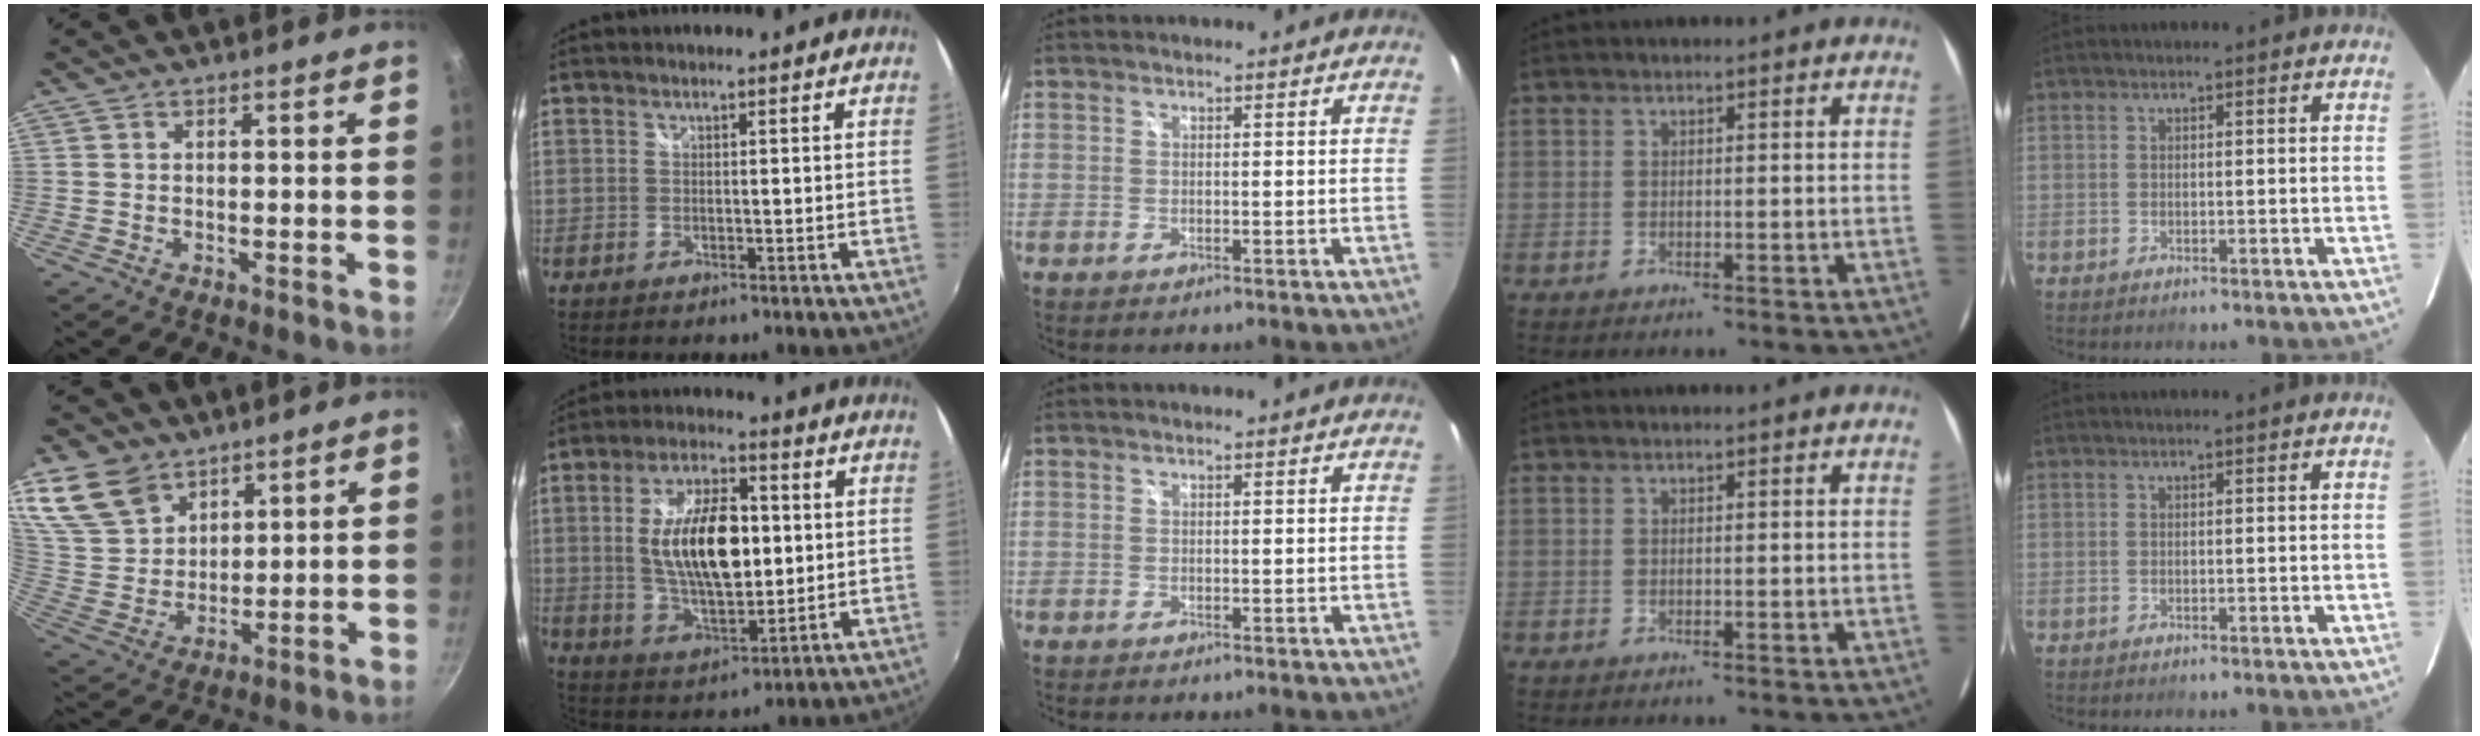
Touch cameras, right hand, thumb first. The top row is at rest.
{"thumb": {"total": 14.6, "force": [9.1, 9.8, 5.9], "torque": [-0.101, -0.037, 0.189]}, "index": {"total": 15.6, "force": [1.4, 7.2, 13.8], "torque": [-0.246, 0.003, 0.032]}}